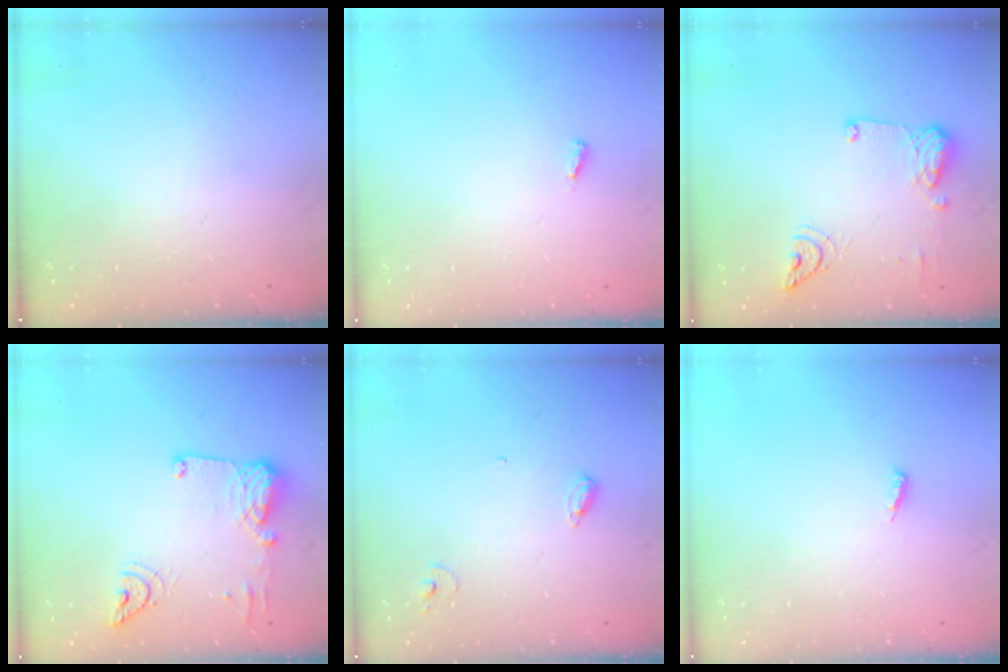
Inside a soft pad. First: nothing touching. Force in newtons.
{"total": 2.6, "press": 2.4, "slide": 1.0}
{"total": 11.2, "press": 11.1, "slide": 1.5}
{"total": 14.2, "press": 14.0, "slide": 1.8}
{"total": 6.4, "press": 6.4, "slide": 0.5}
{"total": 3.9, "press": 3.9, "slide": 0.4}